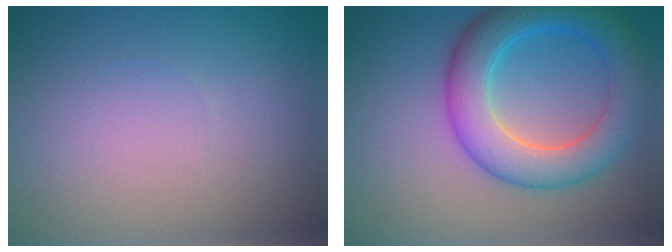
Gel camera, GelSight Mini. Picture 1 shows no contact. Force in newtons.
{"total": 6.8, "press": 6.8, "slide": 0.0}